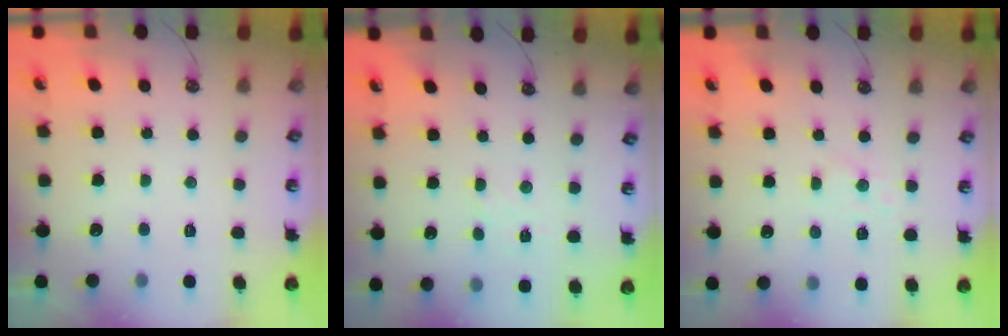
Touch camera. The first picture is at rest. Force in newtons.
{"total": 1.7, "press": 1.6, "slide": 0.4}
{"total": 5.3, "press": 5.3, "slide": 0.6}